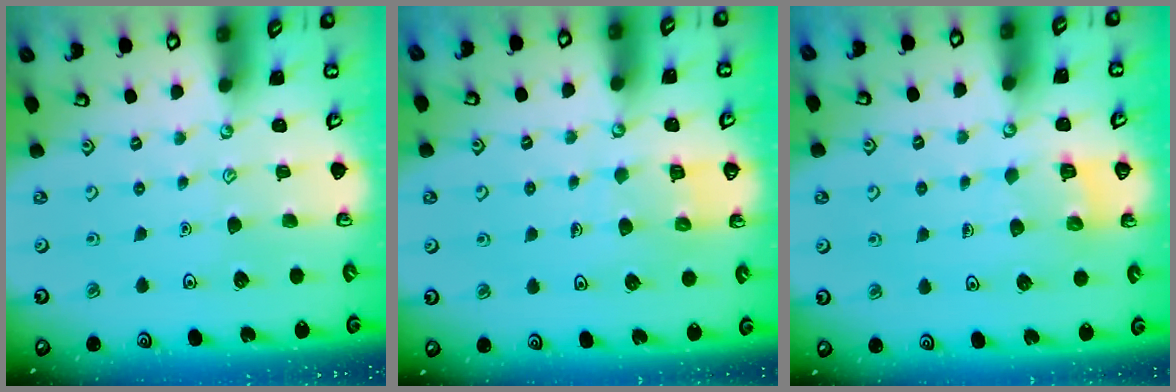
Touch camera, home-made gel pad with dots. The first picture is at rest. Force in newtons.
{"total": 5.9, "press": 5.9, "slide": 0.6}
{"total": 3.3, "press": 3.3, "slide": 0.2}